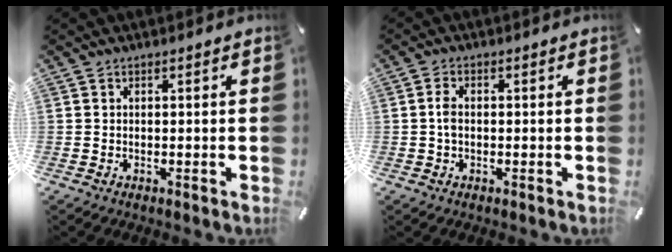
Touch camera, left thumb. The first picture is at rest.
{"total": 2.7, "force": [0.0, 1.6, 2.1], "torque": [-0.042, 0.004, 0.000]}